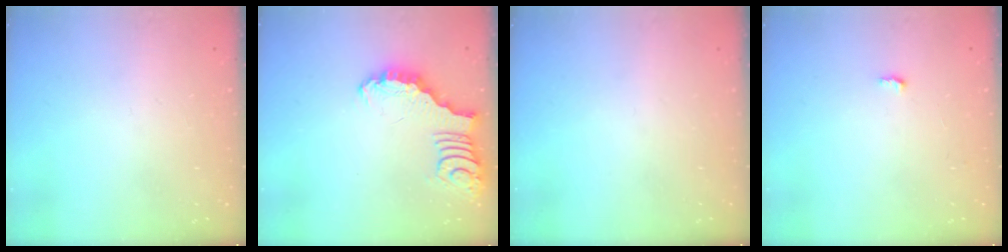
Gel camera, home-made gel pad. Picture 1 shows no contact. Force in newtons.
{"total": 3.3, "press": 3.3, "slide": 0.4}
{"total": 0.0}
{"total": 3.2, "press": 3.2, "slide": 0.2}